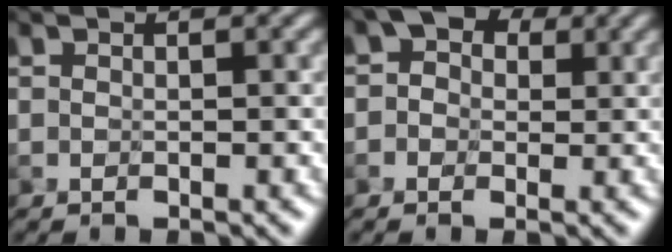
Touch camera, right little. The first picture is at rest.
{"total": 3.3, "force": [1.0, 2.5, 1.9], "torque": [-0.022, 0.010, -0.001]}